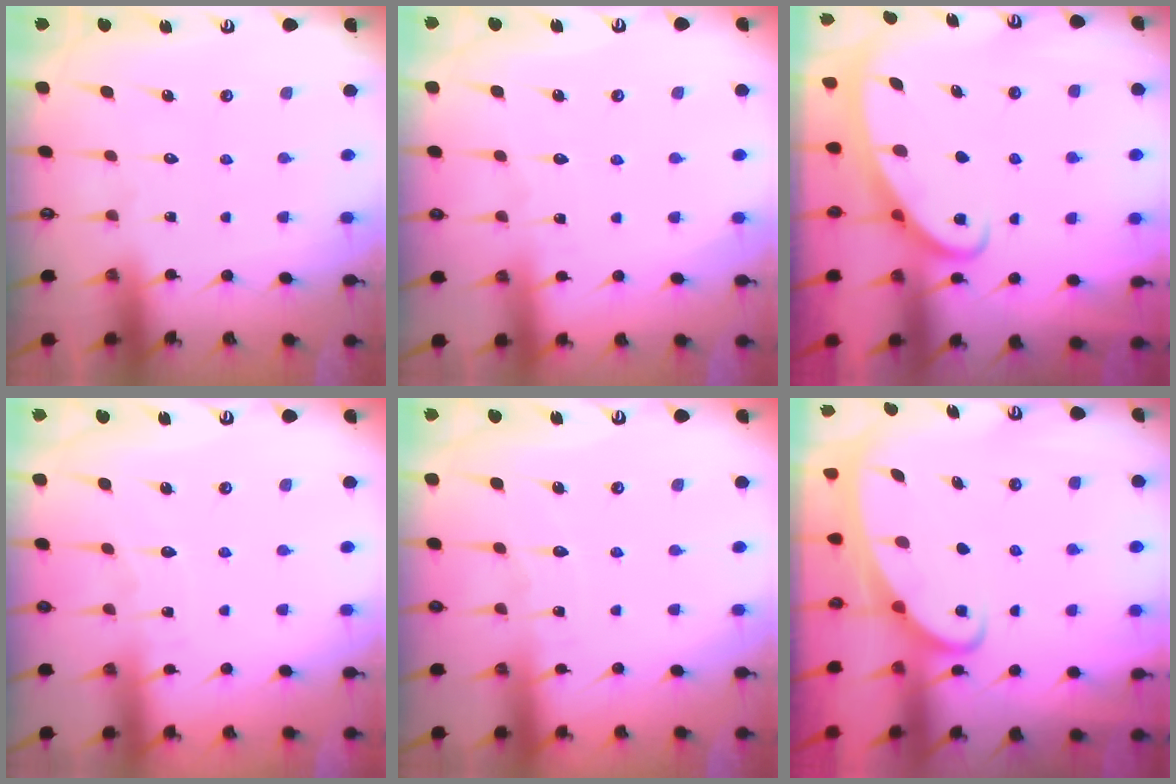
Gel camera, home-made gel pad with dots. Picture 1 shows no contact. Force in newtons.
{"total": 2.2, "press": 2.2, "slide": 0.2}
{"total": 2.6, "press": 2.6, "slide": 0.3}
{"total": 3.5, "press": 3.5, "slide": 0.2}
{"total": 4.3, "press": 4.3, "slide": 0.5}
{"total": 2.1, "press": 2.0, "slide": 0.3}